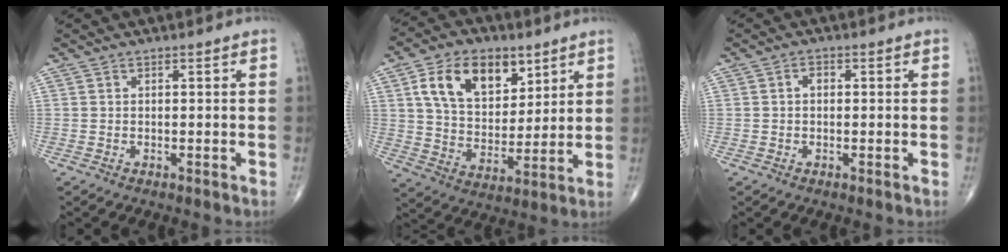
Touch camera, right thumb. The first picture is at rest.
{"total": 15.7, "force": [7.1, 10.0, 9.9], "torque": [-0.132, -0.026, 0.132]}
{"total": 1.5, "force": [0.0, 1.0, 1.0], "torque": [-0.008, 0.007, -0.004]}